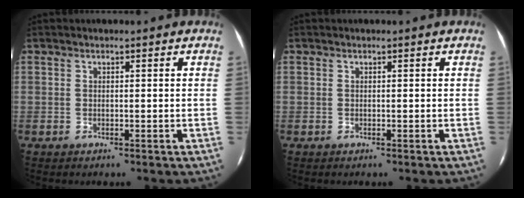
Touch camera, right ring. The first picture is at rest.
{"total": 0.0}